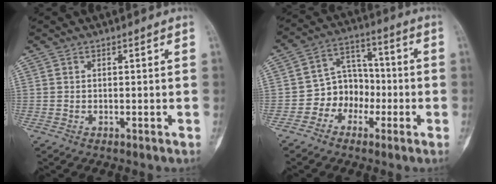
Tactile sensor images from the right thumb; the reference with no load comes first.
{"total": 8.7, "force": [-2.9, 7.4, 3.5], "torque": [-0.006, 0.045, -0.062]}